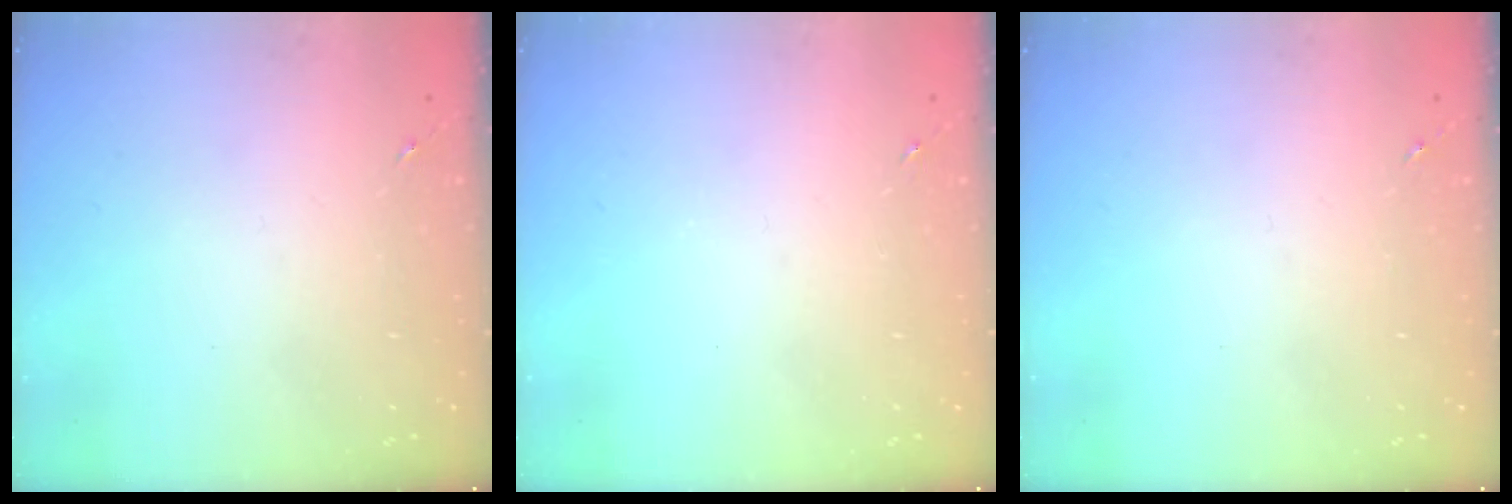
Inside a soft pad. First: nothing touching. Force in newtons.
{"total": 0.0}
{"total": 0.0}